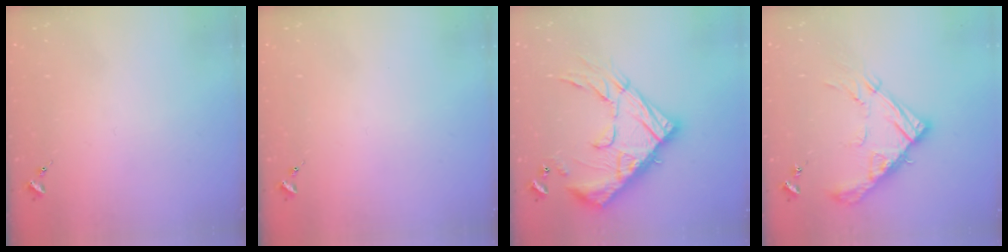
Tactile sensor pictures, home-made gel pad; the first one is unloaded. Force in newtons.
{"total": 0.0}
{"total": 24.5, "press": 24.4, "slide": 2.2}
{"total": 16.8, "press": 16.7, "slide": 1.7}